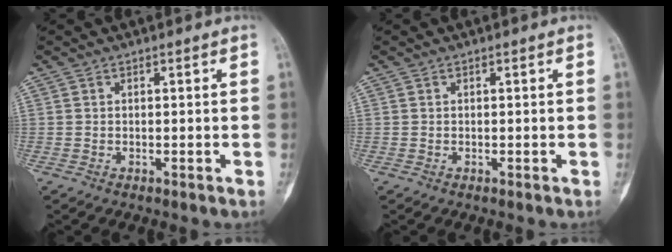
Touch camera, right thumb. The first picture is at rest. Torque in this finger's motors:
{"motor_torque": [0.01, 0.02, 0.05, -0.02, 0.04]}